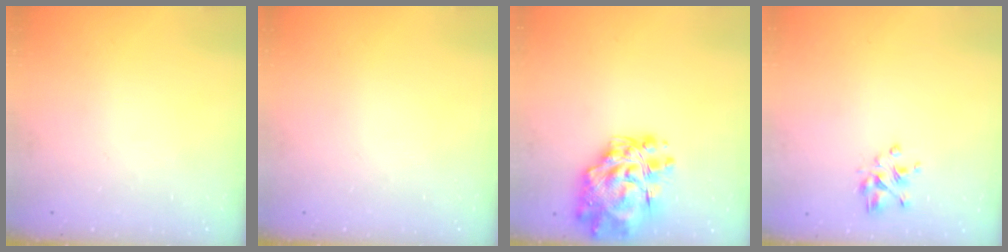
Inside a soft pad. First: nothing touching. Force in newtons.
{"total": 0.0}
{"total": 15.4, "press": 14.6, "slide": 5.0}
{"total": 3.5, "press": 3.1, "slide": 1.5}